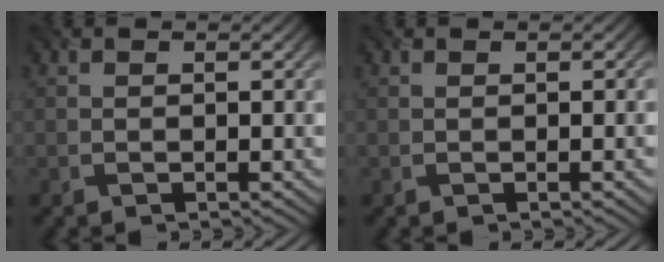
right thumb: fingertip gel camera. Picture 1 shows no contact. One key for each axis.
{"total": 1.2, "fx": 0.2, "fy": 0.2, "fz": 1.2, "tx": -0.018, "ty": 0.006, "tz": 0.003}